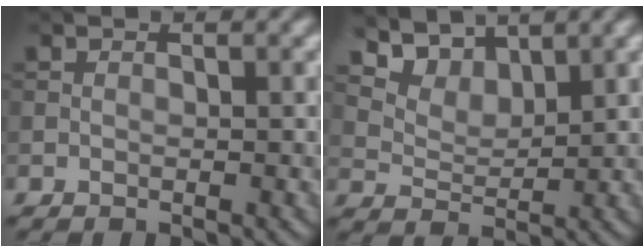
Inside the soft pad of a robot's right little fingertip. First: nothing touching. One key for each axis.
{"total": 4.9, "fx": 3.9, "fy": 2.2, "fz": 1.9, "tx": -0.048, "ty": -0.005, "tz": 0.078}